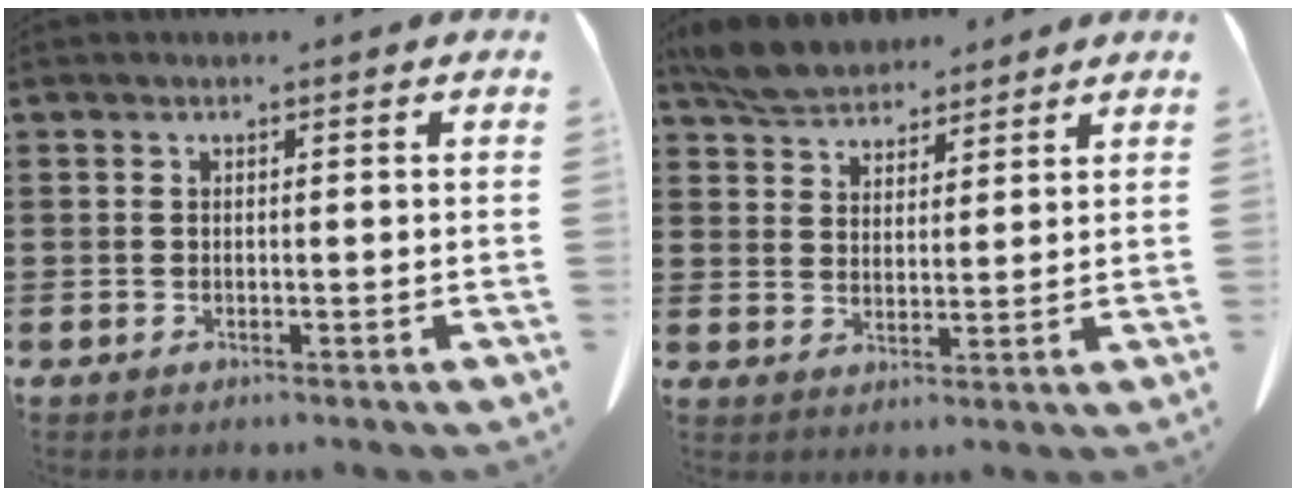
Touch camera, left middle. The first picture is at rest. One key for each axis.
{"total": 5.7, "fx": 5.3, "fy": 1.8, "fz": 1.0, "tx": -0.040, "ty": -0.011, "tz": 0.102}